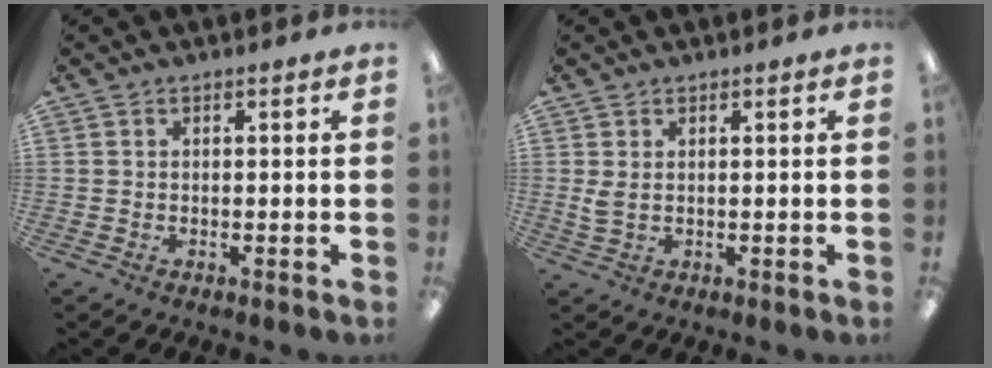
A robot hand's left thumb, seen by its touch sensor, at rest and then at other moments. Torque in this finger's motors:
{"motor_torque": [0.02, 0.02, -0.19, 0.12, 0.03]}